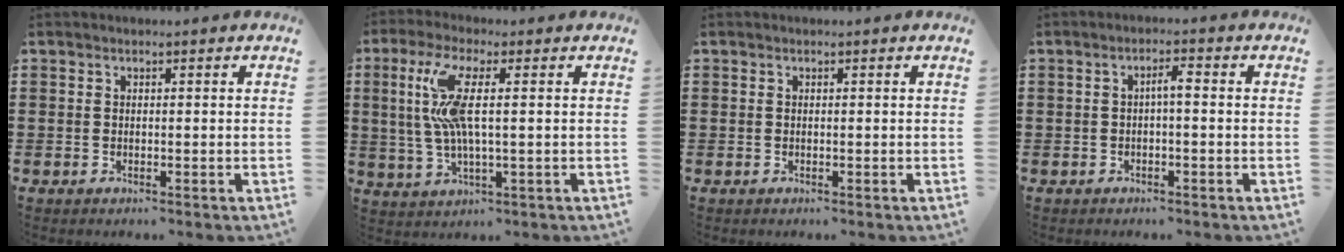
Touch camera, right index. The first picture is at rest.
{"total": 8.6, "force": [1.4, 1.8, 8.3], "torque": [-0.194, -0.012, 0.012]}
{"total": 0.0}
{"total": 2.1, "force": [-0.3, 0.3, 2.1], "torque": [-0.039, 0.004, -0.009]}